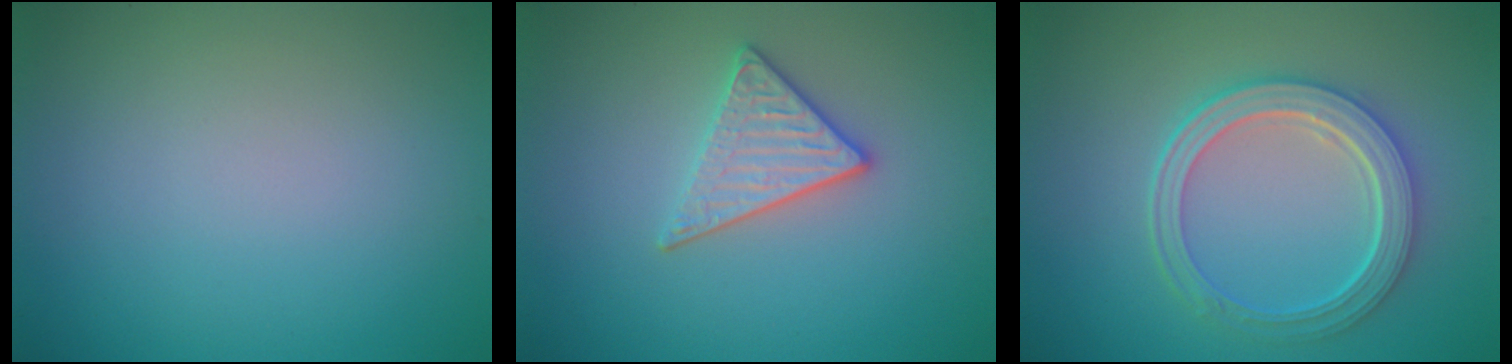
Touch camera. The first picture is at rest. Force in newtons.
{"total": 2.9, "press": 2.7, "slide": 1.1}
{"total": 5.3, "press": 4.1, "slide": 3.3}